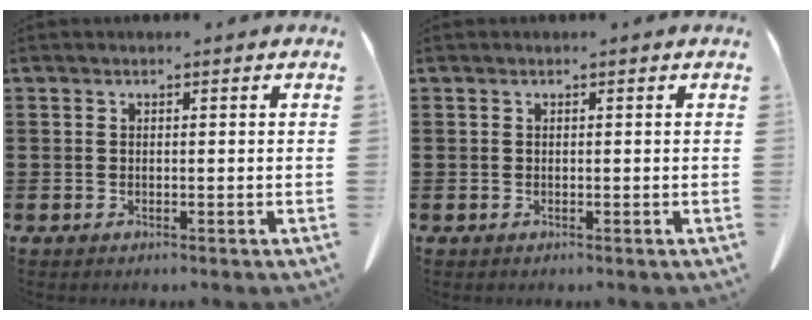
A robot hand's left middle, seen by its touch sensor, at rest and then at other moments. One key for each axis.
{"total": 0.0}